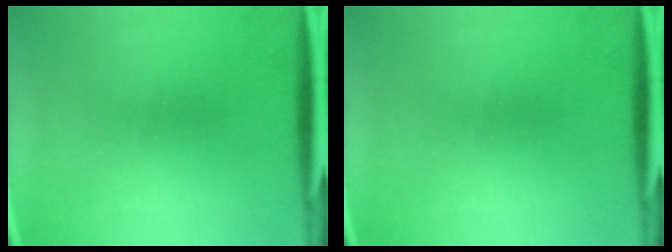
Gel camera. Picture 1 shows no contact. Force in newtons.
{"total": 0.0}